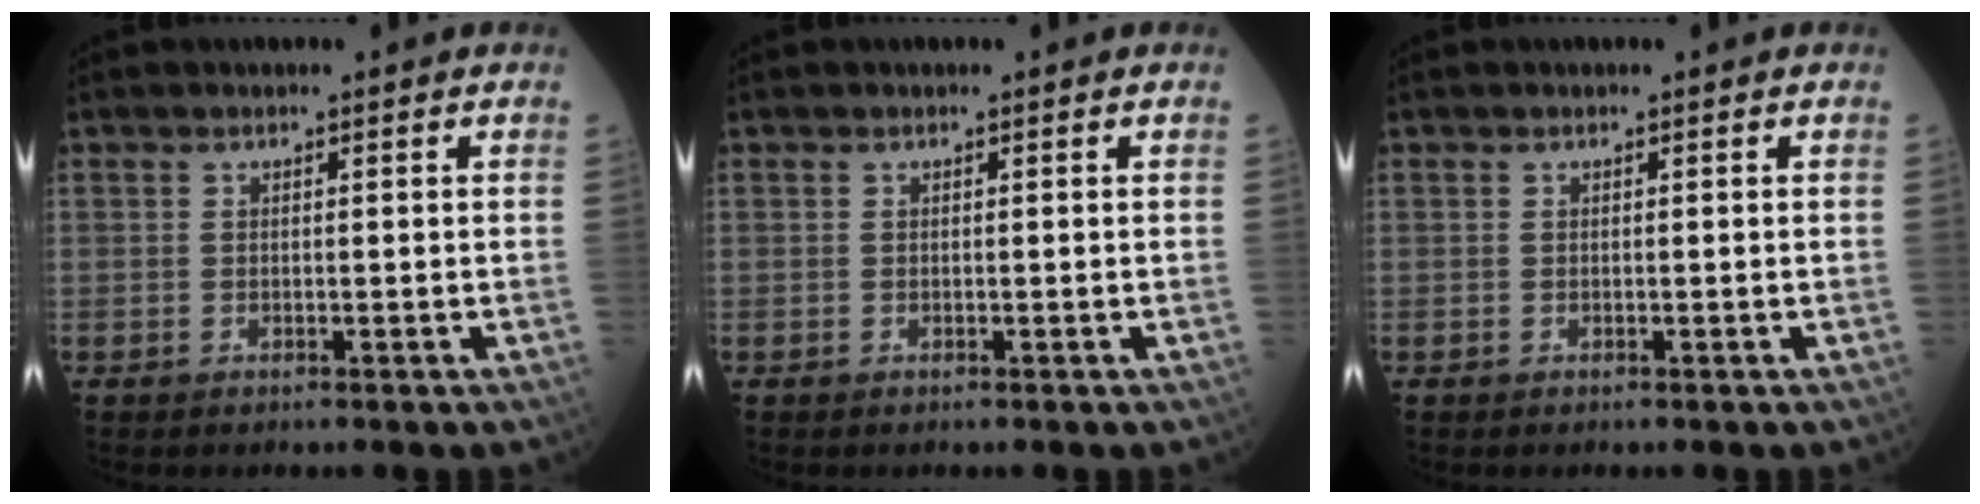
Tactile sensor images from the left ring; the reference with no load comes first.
{"total": 0.0}
{"total": 0.0}